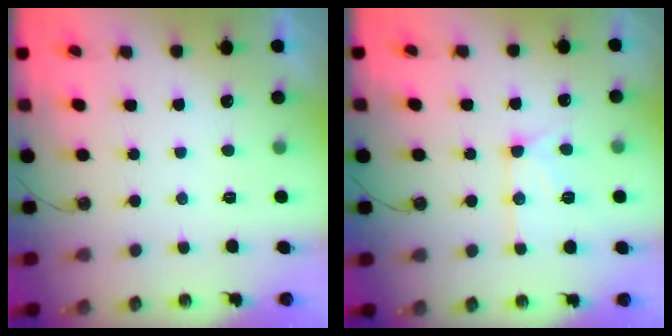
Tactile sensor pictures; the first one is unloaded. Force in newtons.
{"total": 14.3, "press": 14.2, "slide": 1.1}